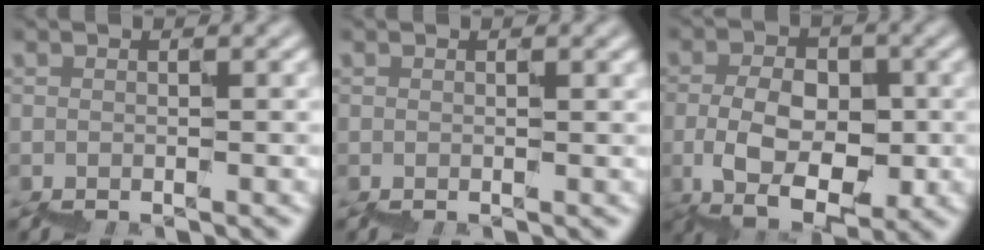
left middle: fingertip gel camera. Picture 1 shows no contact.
{"total": 0.5, "force": [0.5, -0.1, 0.0], "torque": [0.002, 0.000, 0.004]}
{"total": 6.6, "force": [-0.5, 4.8, 4.4], "torque": [-0.075, 0.004, -0.004]}